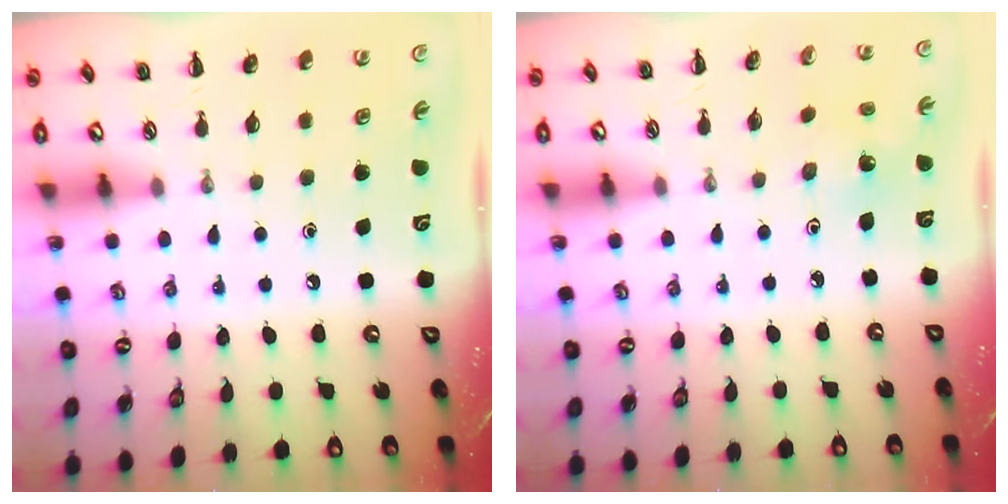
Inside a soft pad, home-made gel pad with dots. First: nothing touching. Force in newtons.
{"total": 1.6, "press": 1.5, "slide": 0.6}